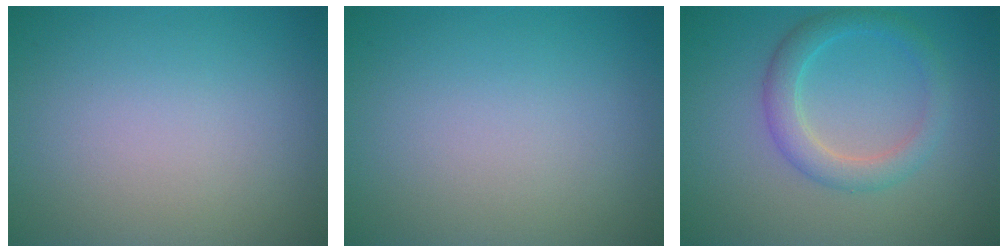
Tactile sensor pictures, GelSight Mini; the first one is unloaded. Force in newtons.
{"total": 0.0}
{"total": 3.0, "press": 3.0, "slide": 0.1}